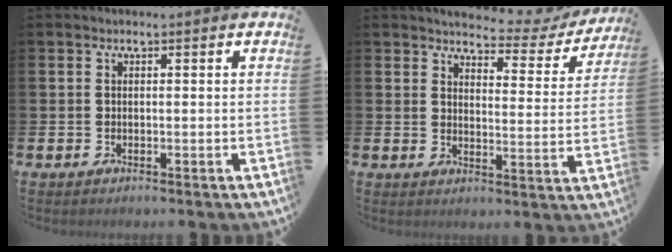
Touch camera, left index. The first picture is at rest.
{"total": 4.0, "force": [3.7, 1.2, 0.8], "torque": [-0.023, -0.033, 0.056]}